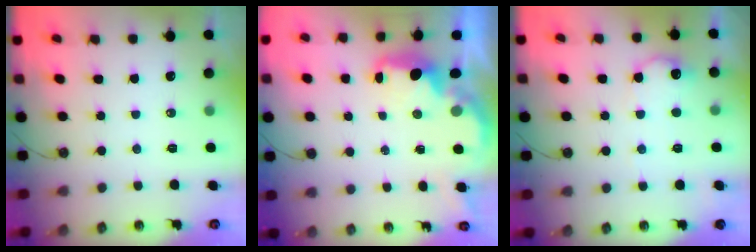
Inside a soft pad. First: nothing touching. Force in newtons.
{"total": 2.7, "press": 2.6, "slide": 0.6}
{"total": 9.2, "press": 9.2, "slide": 0.6}